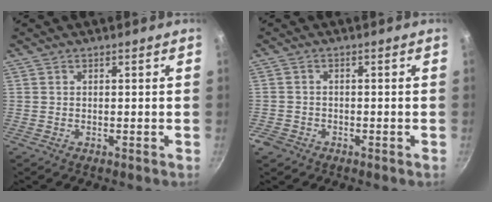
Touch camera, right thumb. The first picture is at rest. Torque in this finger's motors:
{"motor_torque": [0.83, -0.01, 0.15, -0.07, 0.03]}